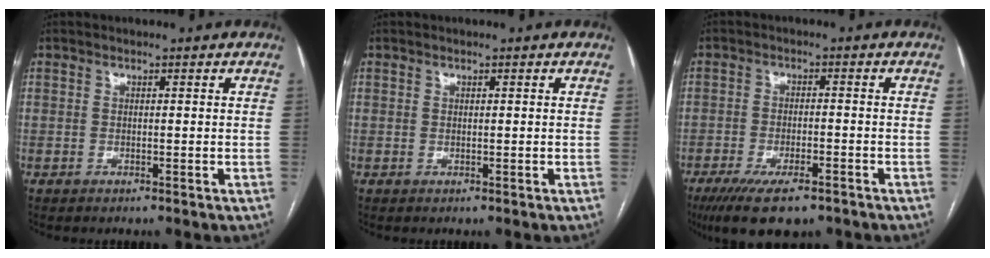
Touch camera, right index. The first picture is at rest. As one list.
[{"total": 0.0}, {"total": 10.0, "force": [-7.0, 3.0, 6.6], "torque": [-0.105, -0.015, -0.110]}]